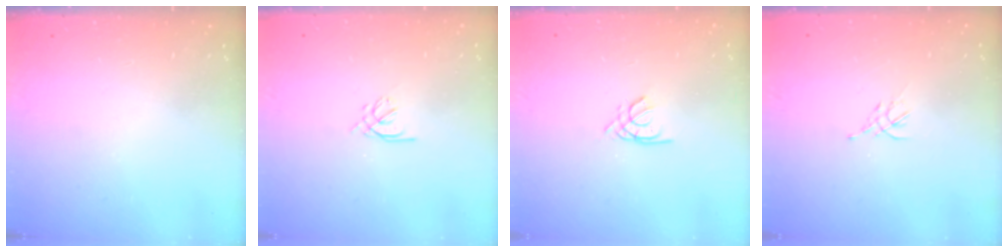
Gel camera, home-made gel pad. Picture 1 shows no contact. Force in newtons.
{"total": 1.2, "press": 1.0, "slide": 0.5}
{"total": 1.4, "press": 1.4, "slide": 0.4}
{"total": 1.5, "press": 1.4, "slide": 0.6}